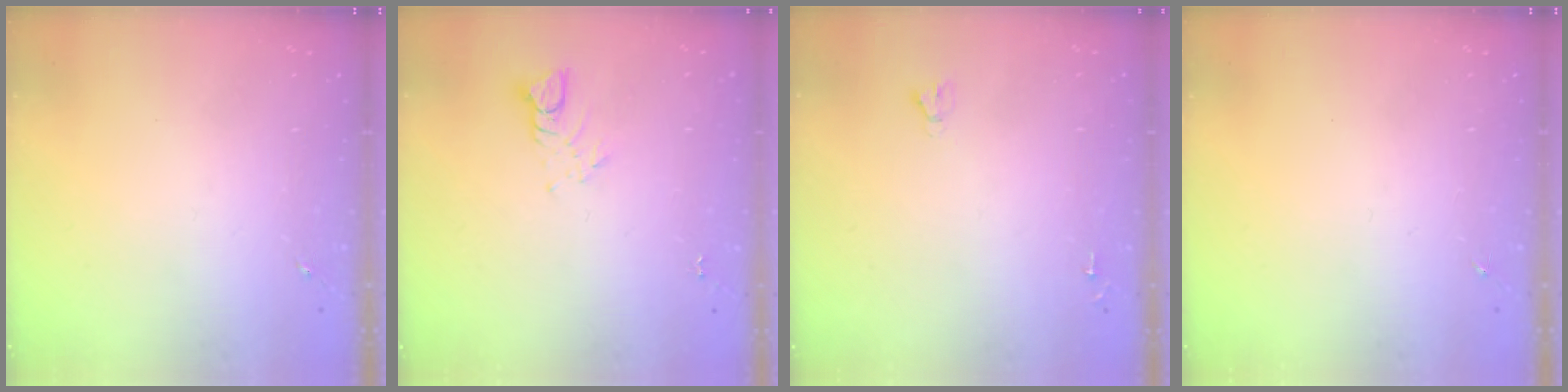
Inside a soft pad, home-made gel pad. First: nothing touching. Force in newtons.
{"total": 3.5, "press": 3.5, "slide": 0.3}
{"total": 1.8, "press": 1.8, "slide": 0.1}
{"total": 0.0}